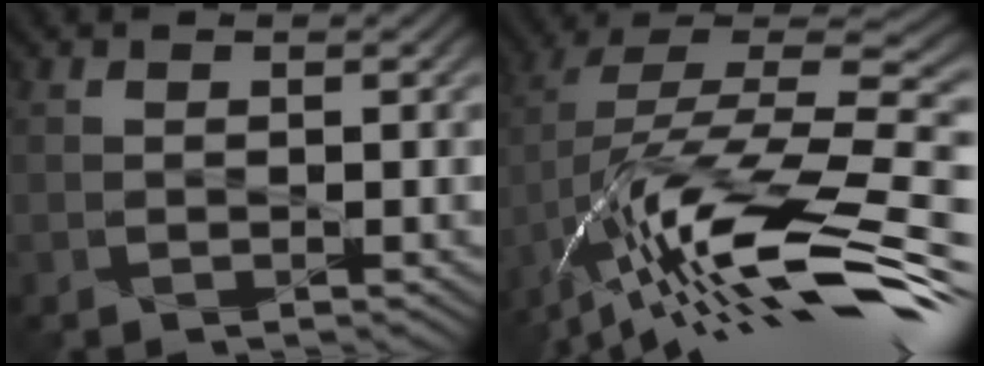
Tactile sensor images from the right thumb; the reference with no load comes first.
{"total": 17.4, "force": [-7.1, 5.2, 15.0], "torque": [-0.280, 0.019, -0.135]}